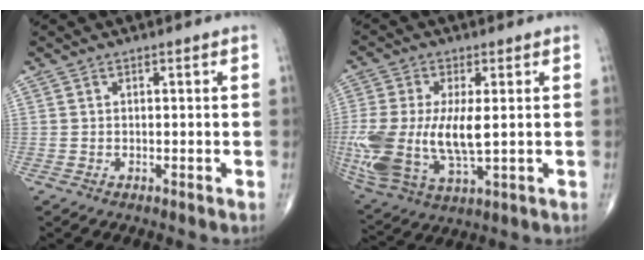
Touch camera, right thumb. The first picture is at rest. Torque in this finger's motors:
{"motor_torque": [2.64, 2.37, 1.78, -0.20, 0.24]}